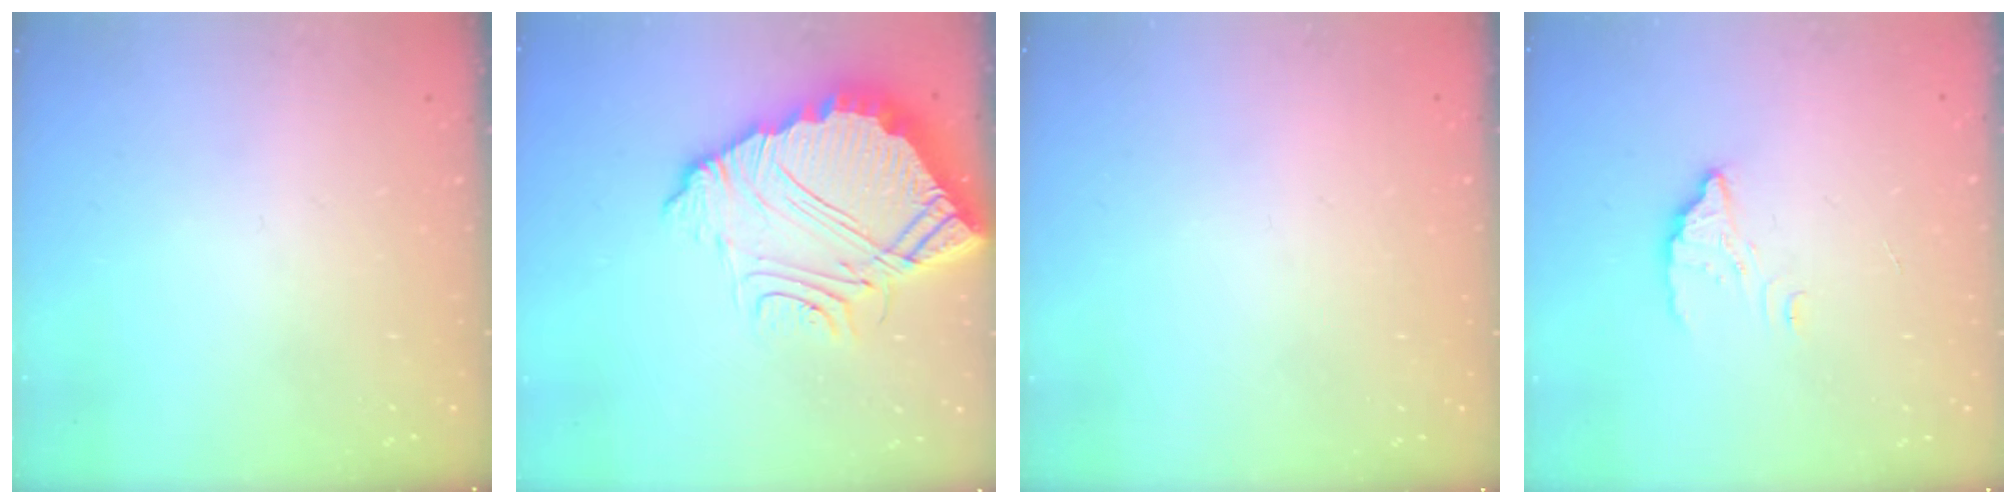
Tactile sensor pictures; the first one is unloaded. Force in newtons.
{"total": 14.7, "press": 14.6, "slide": 1.3}
{"total": 2.2, "press": 2.2, "slide": 0.1}
{"total": 3.0, "press": 3.0, "slide": 0.1}